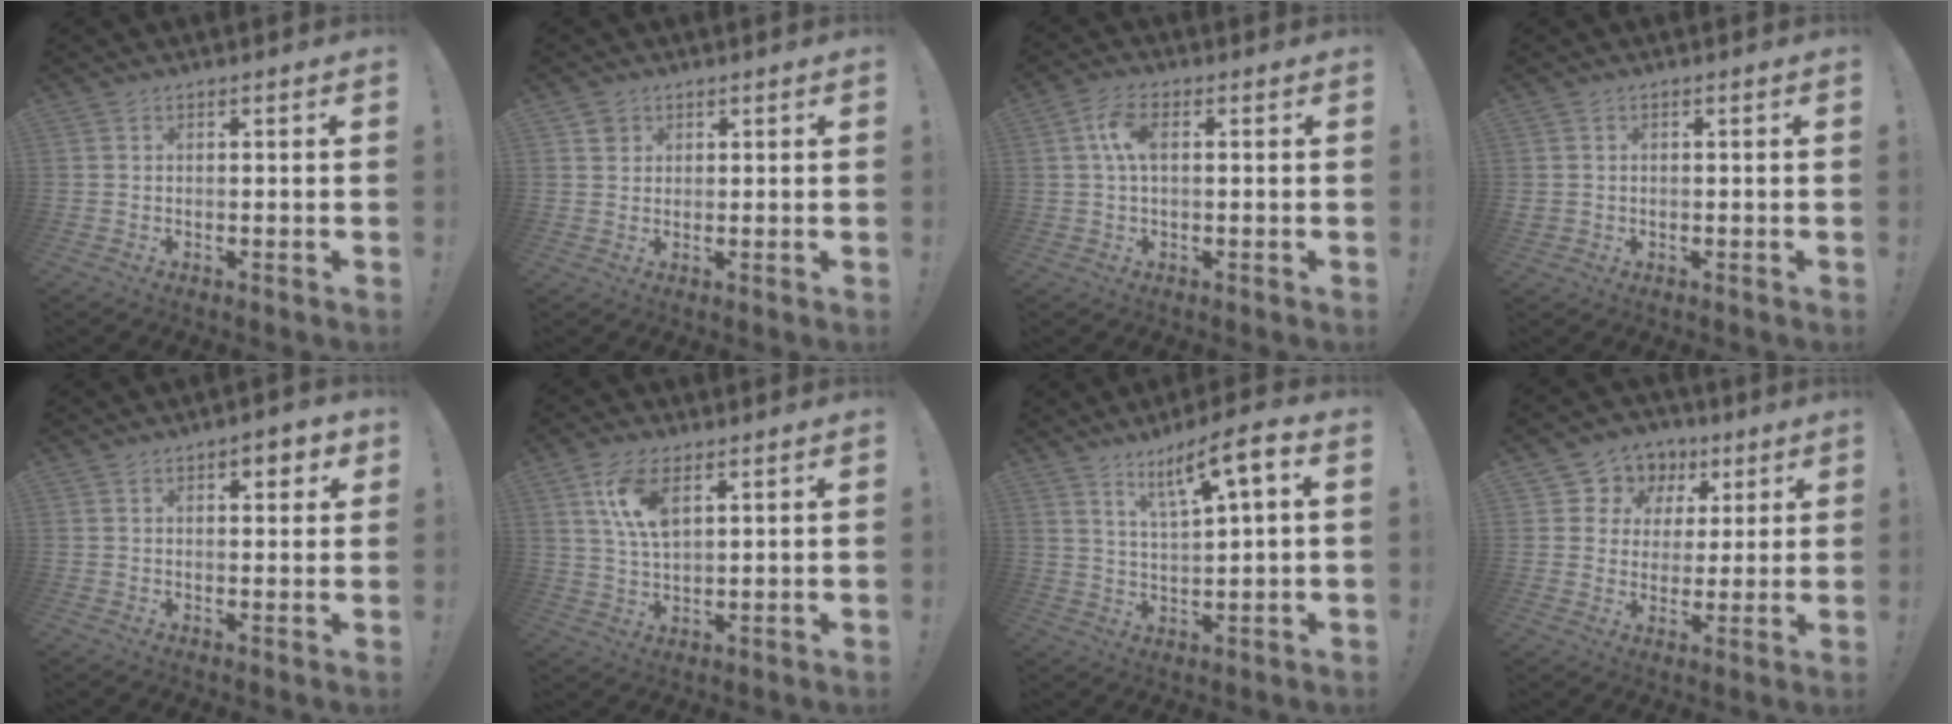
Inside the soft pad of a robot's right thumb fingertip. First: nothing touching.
{"total": 2.4, "force": [1.3, 2.0, 0.2], "torque": [0.004, -0.005, 0.024]}
{"total": 6.5, "force": [0.9, 3.2, 5.6], "torque": [-0.109, 0.008, 0.015]}
{"total": 1.2, "force": [-0.2, 1.0, 0.6], "torque": [-0.012, 0.003, -0.003]}
{"total": 3.9, "force": [1.9, 1.9, 2.8], "torque": [-0.024, -0.009, 0.027]}
{"total": 9.5, "force": [4.4, 4.6, 7.1], "torque": [-0.146, -0.009, 0.079]}
{"total": 10.4, "force": [5.2, 1.5, 8.8], "torque": [-0.146, -0.021, 0.082]}
{"total": 8.4, "force": [3.1, 7.6, 1.6], "torque": [-0.024, -0.022, 0.064]}